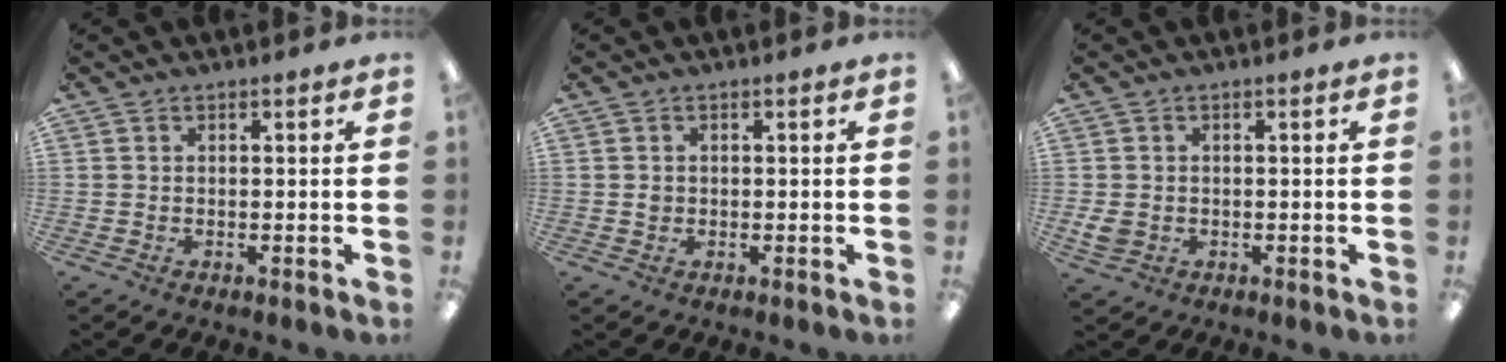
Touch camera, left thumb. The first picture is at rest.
{"total": 1.1, "force": [-0.1, 1.1, 0.4], "torque": [-0.007, 0.004, -0.003]}
{"total": 3.6, "force": [-0.6, 3.0, 1.9], "torque": [-0.038, -0.003, -0.014]}